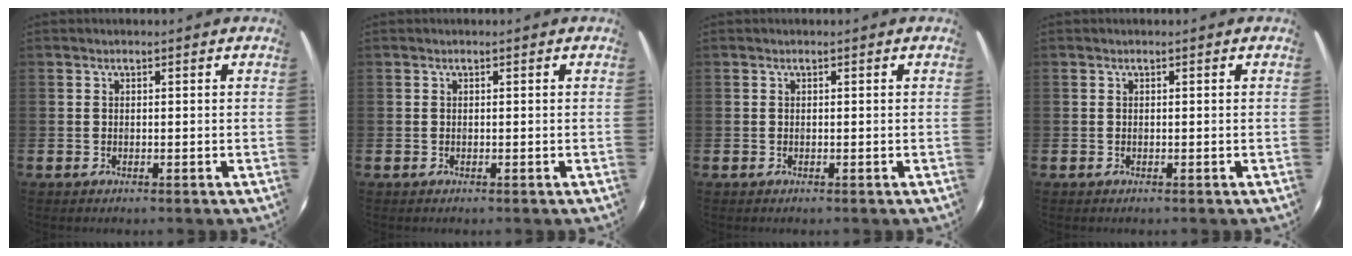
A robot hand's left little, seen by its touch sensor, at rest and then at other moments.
{"total": 0.0}
{"total": 0.0}
{"total": 0.0}